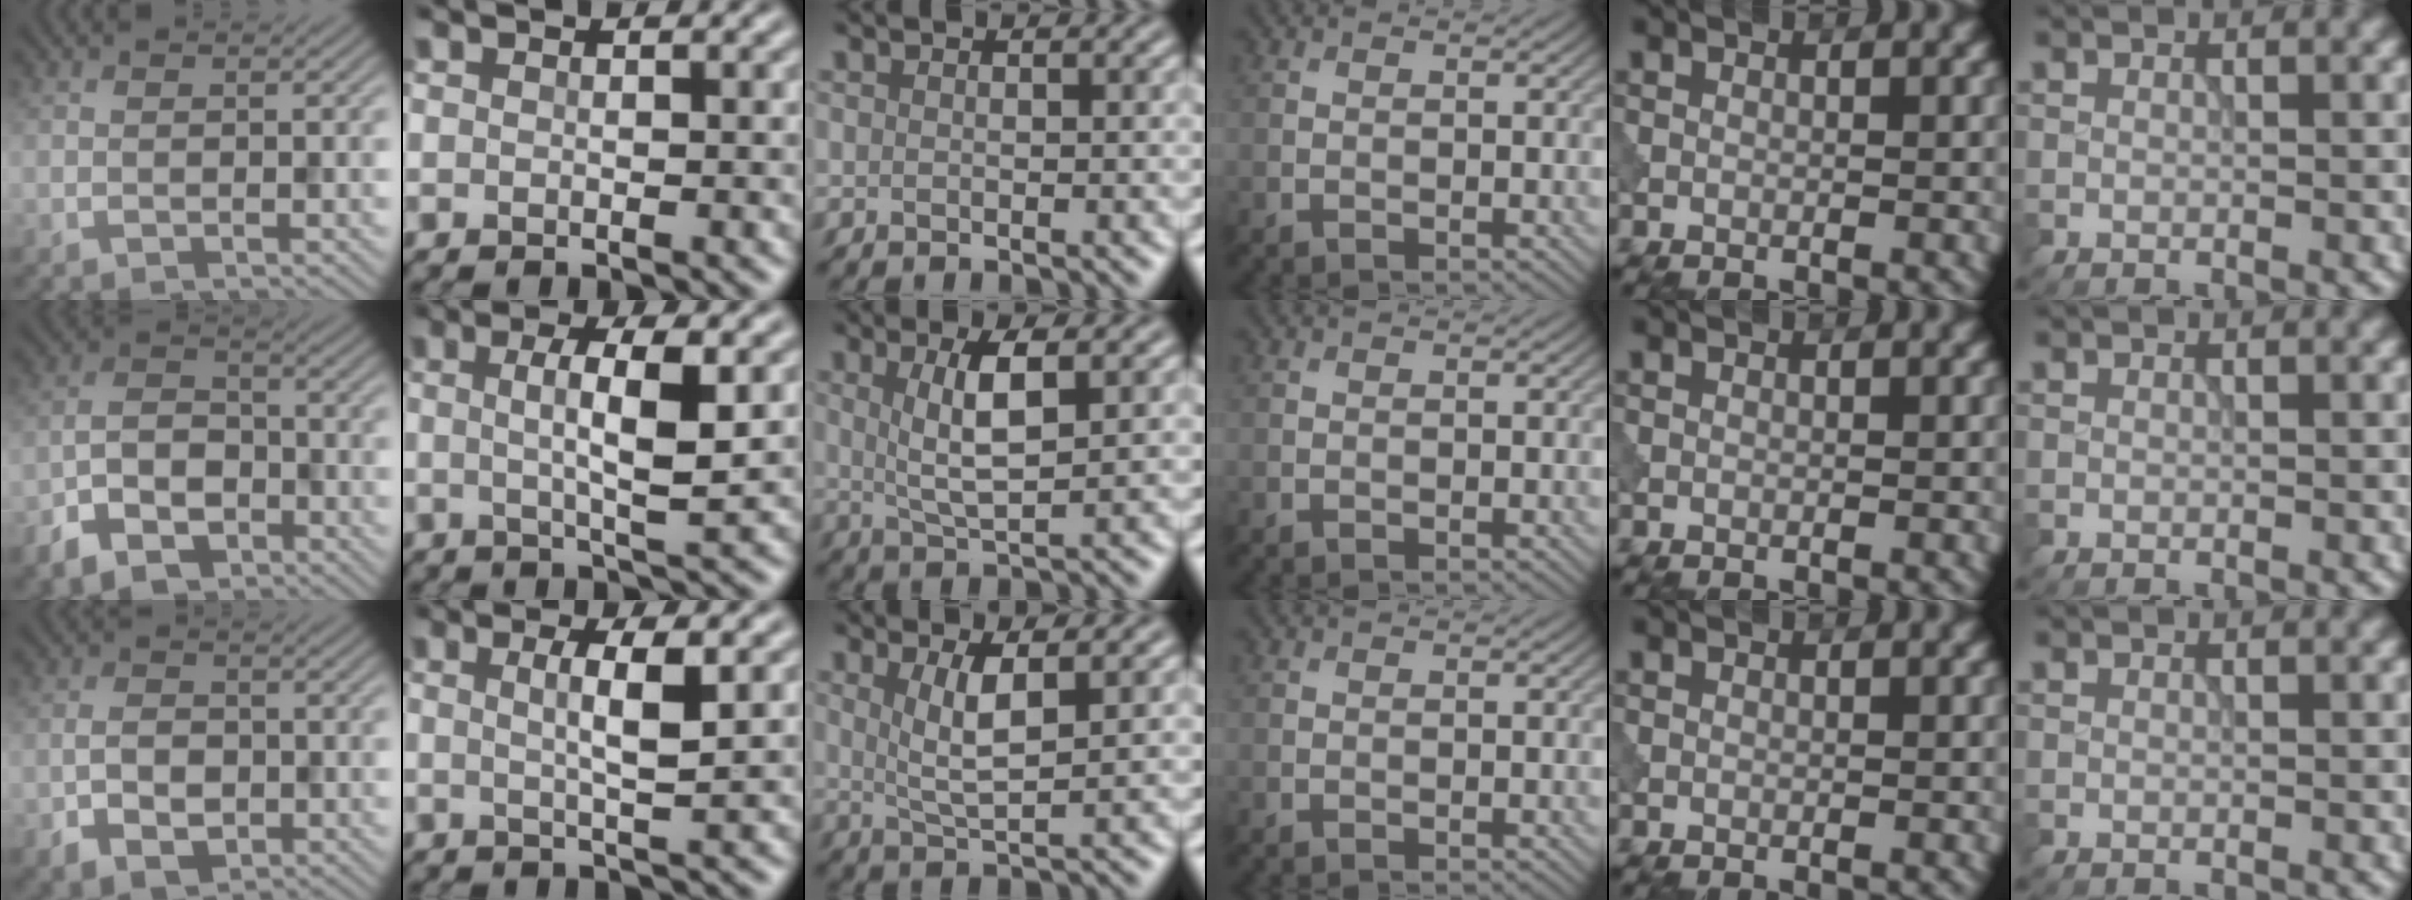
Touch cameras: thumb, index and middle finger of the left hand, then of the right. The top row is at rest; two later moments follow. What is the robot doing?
{"motion": "dispense", "object": "pipette"}